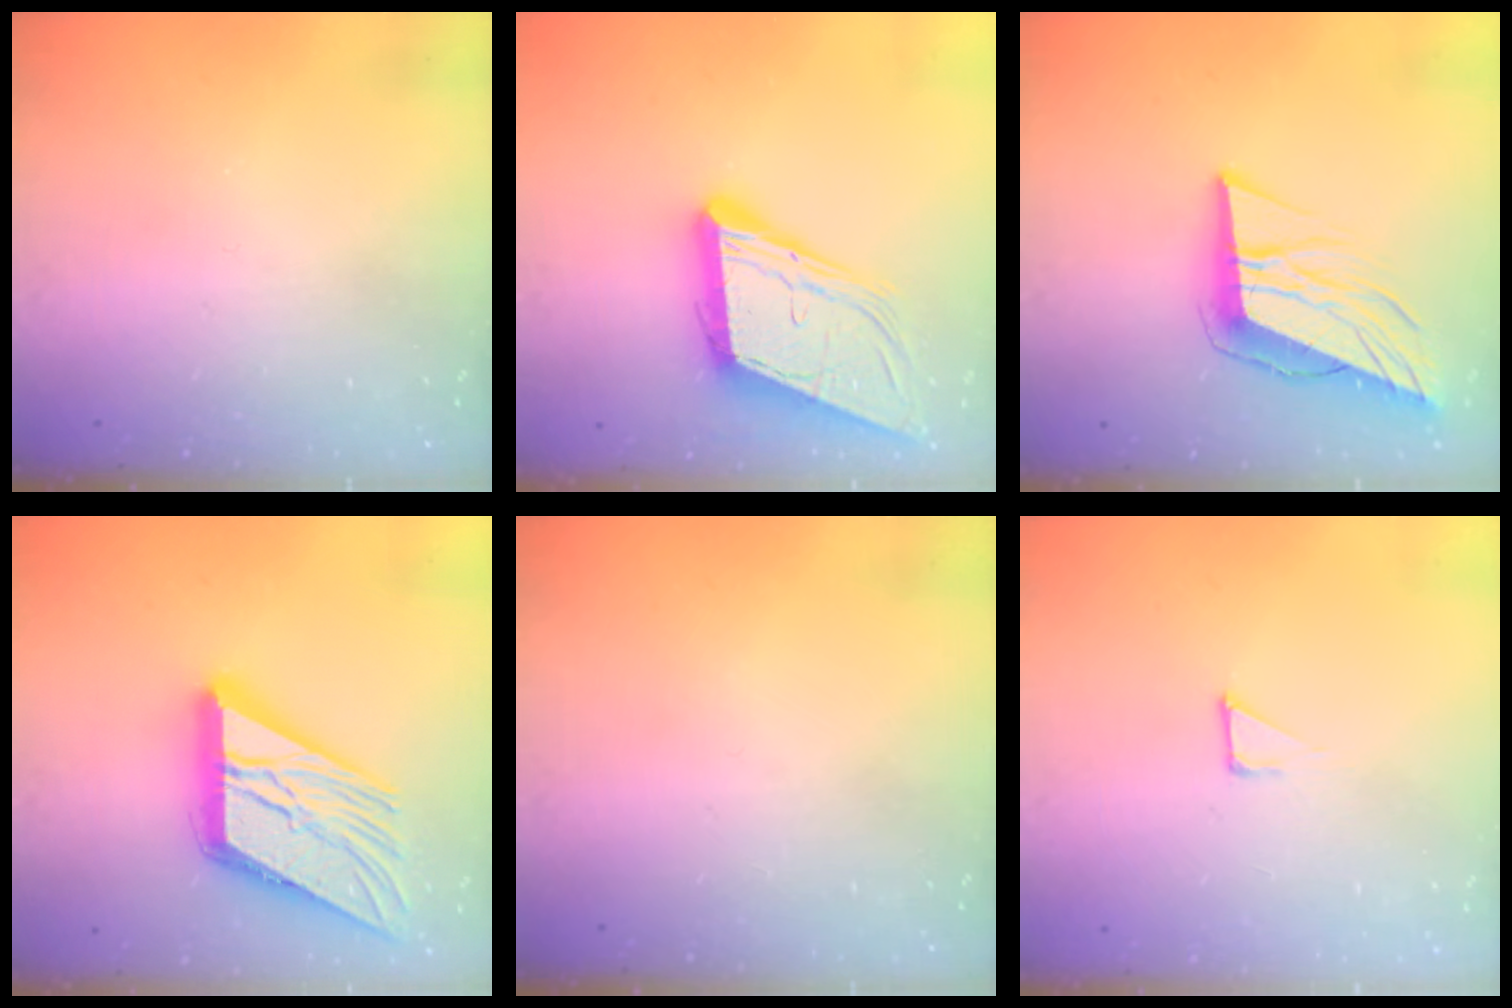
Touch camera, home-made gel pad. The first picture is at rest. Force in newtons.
{"total": 15.9, "press": 15.4, "slide": 4.0}
{"total": 12.0, "press": 11.6, "slide": 3.3}
{"total": 21.6, "press": 21.4, "slide": 2.5}
{"total": 0.0}
{"total": 2.7, "press": 2.7, "slide": 0.3}